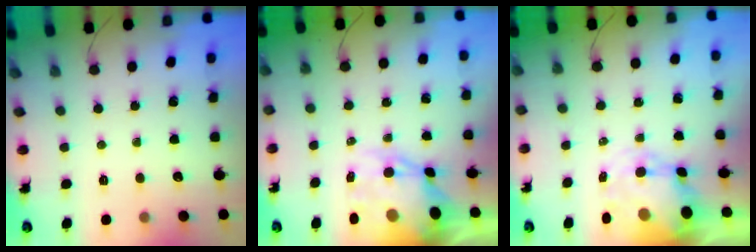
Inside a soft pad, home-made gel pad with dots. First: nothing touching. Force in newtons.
{"total": 13.6, "press": 13.2, "slide": 3.5}
{"total": 9.4, "press": 9.0, "slide": 2.5}